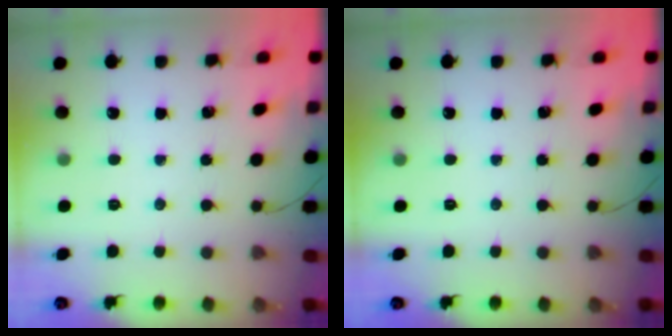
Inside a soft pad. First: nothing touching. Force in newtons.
{"total": 0.0}